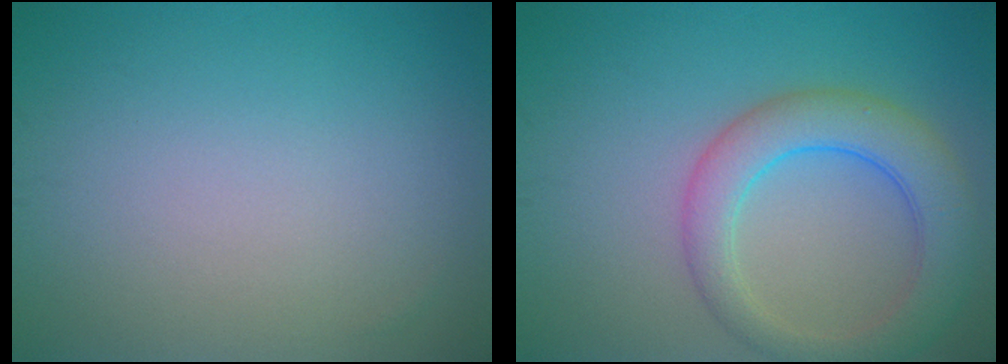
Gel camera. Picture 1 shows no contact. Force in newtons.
{"total": 5.5, "press": 5.5, "slide": 0.1}